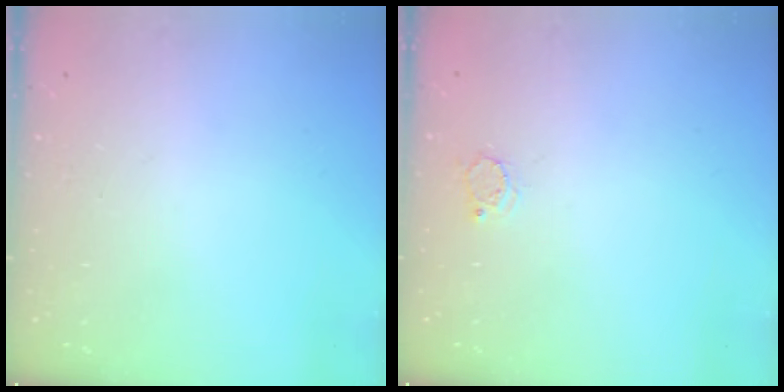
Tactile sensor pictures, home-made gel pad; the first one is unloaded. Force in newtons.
{"total": 3.6, "press": 3.6, "slide": 0.1}